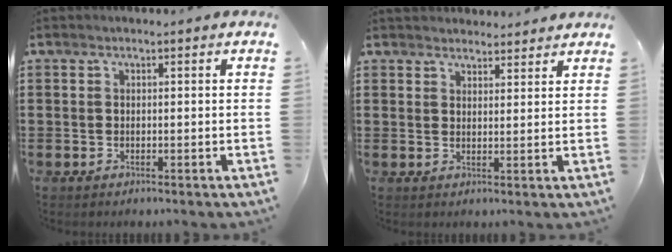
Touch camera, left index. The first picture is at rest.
{"total": 2.7, "force": [2.6, 0.6, -0.2], "torque": [-0.003, -0.005, 0.051]}